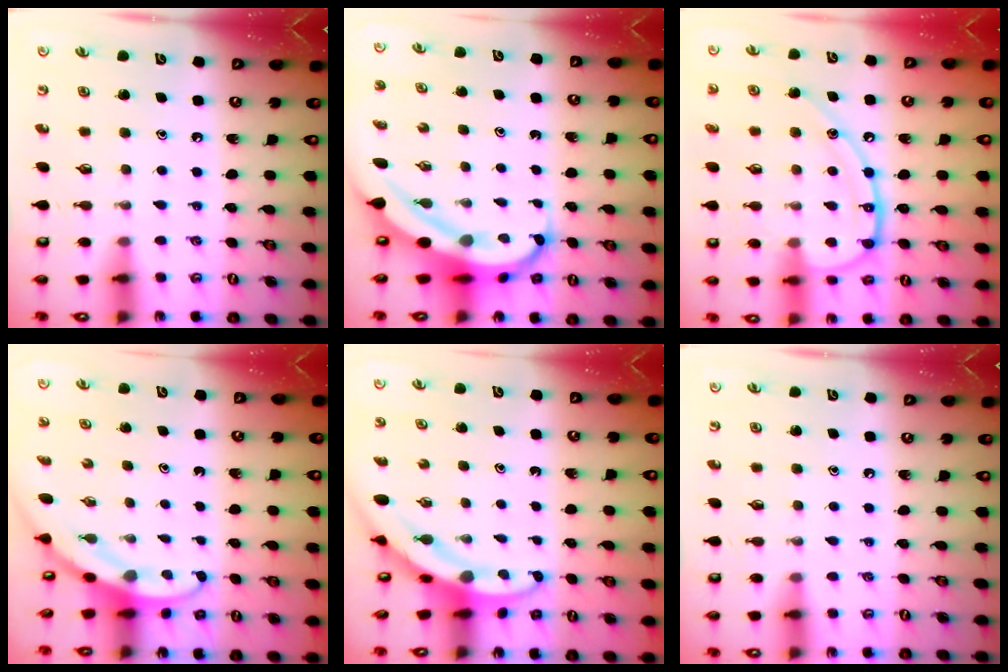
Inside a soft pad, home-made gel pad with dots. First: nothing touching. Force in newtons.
{"total": 7.6, "press": 7.5, "slide": 1.5}
{"total": 16.5, "press": 16.4, "slide": 1.4}
{"total": 3.0, "press": 3.0, "slide": 0.1}
{"total": 3.1, "press": 3.1, "slide": 0.2}
{"total": 0.0}